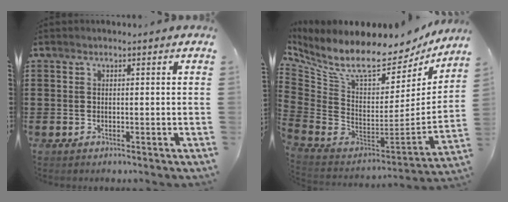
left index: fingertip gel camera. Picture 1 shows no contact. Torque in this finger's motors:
{"motor_torque": [2.14, 0.00, 0.37, 0.21]}